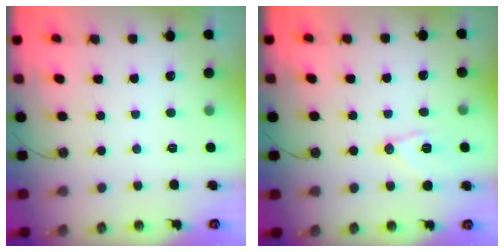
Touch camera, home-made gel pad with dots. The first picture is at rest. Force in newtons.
{"total": 10.0, "press": 10.0, "slide": 0.8}